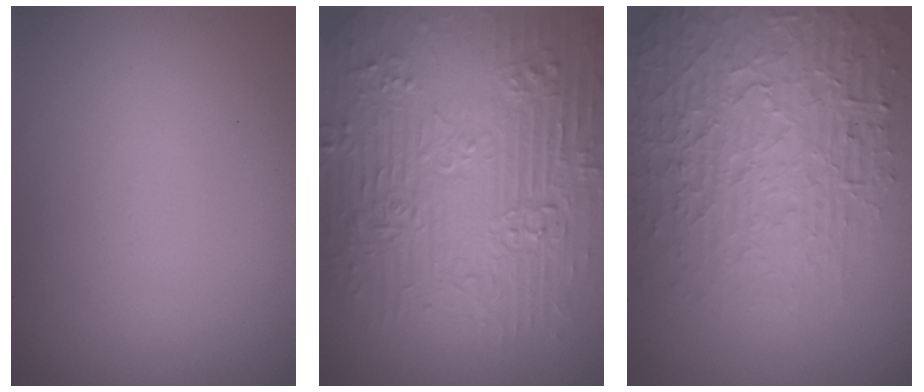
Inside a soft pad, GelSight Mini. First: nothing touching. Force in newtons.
{"total": 12.0, "press": 7.9, "slide": 9.0}
{"total": 7.2, "press": 7.0, "slide": 1.7}